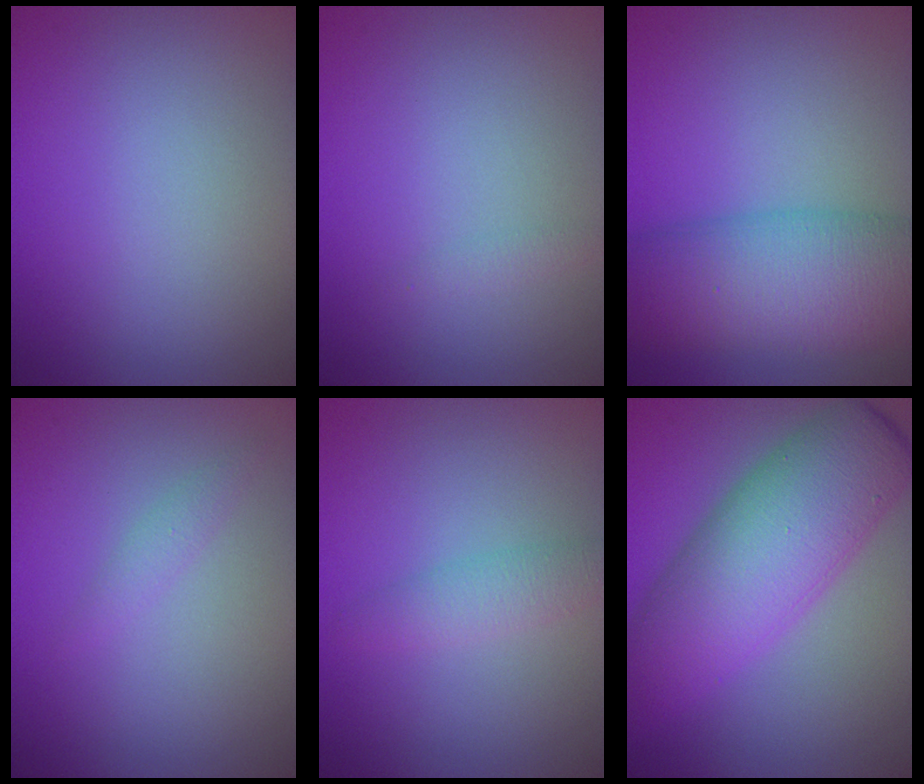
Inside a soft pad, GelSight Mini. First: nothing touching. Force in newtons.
{"total": 0.6, "press": 0.6, "slide": 0.0}
{"total": 10.8, "press": 10.8, "slide": 0.4}
{"total": 0.9, "press": 0.9, "slide": 0.0}
{"total": 2.0, "press": 2.0, "slide": 0.1}
{"total": 9.9, "press": 9.9, "slide": 0.1}